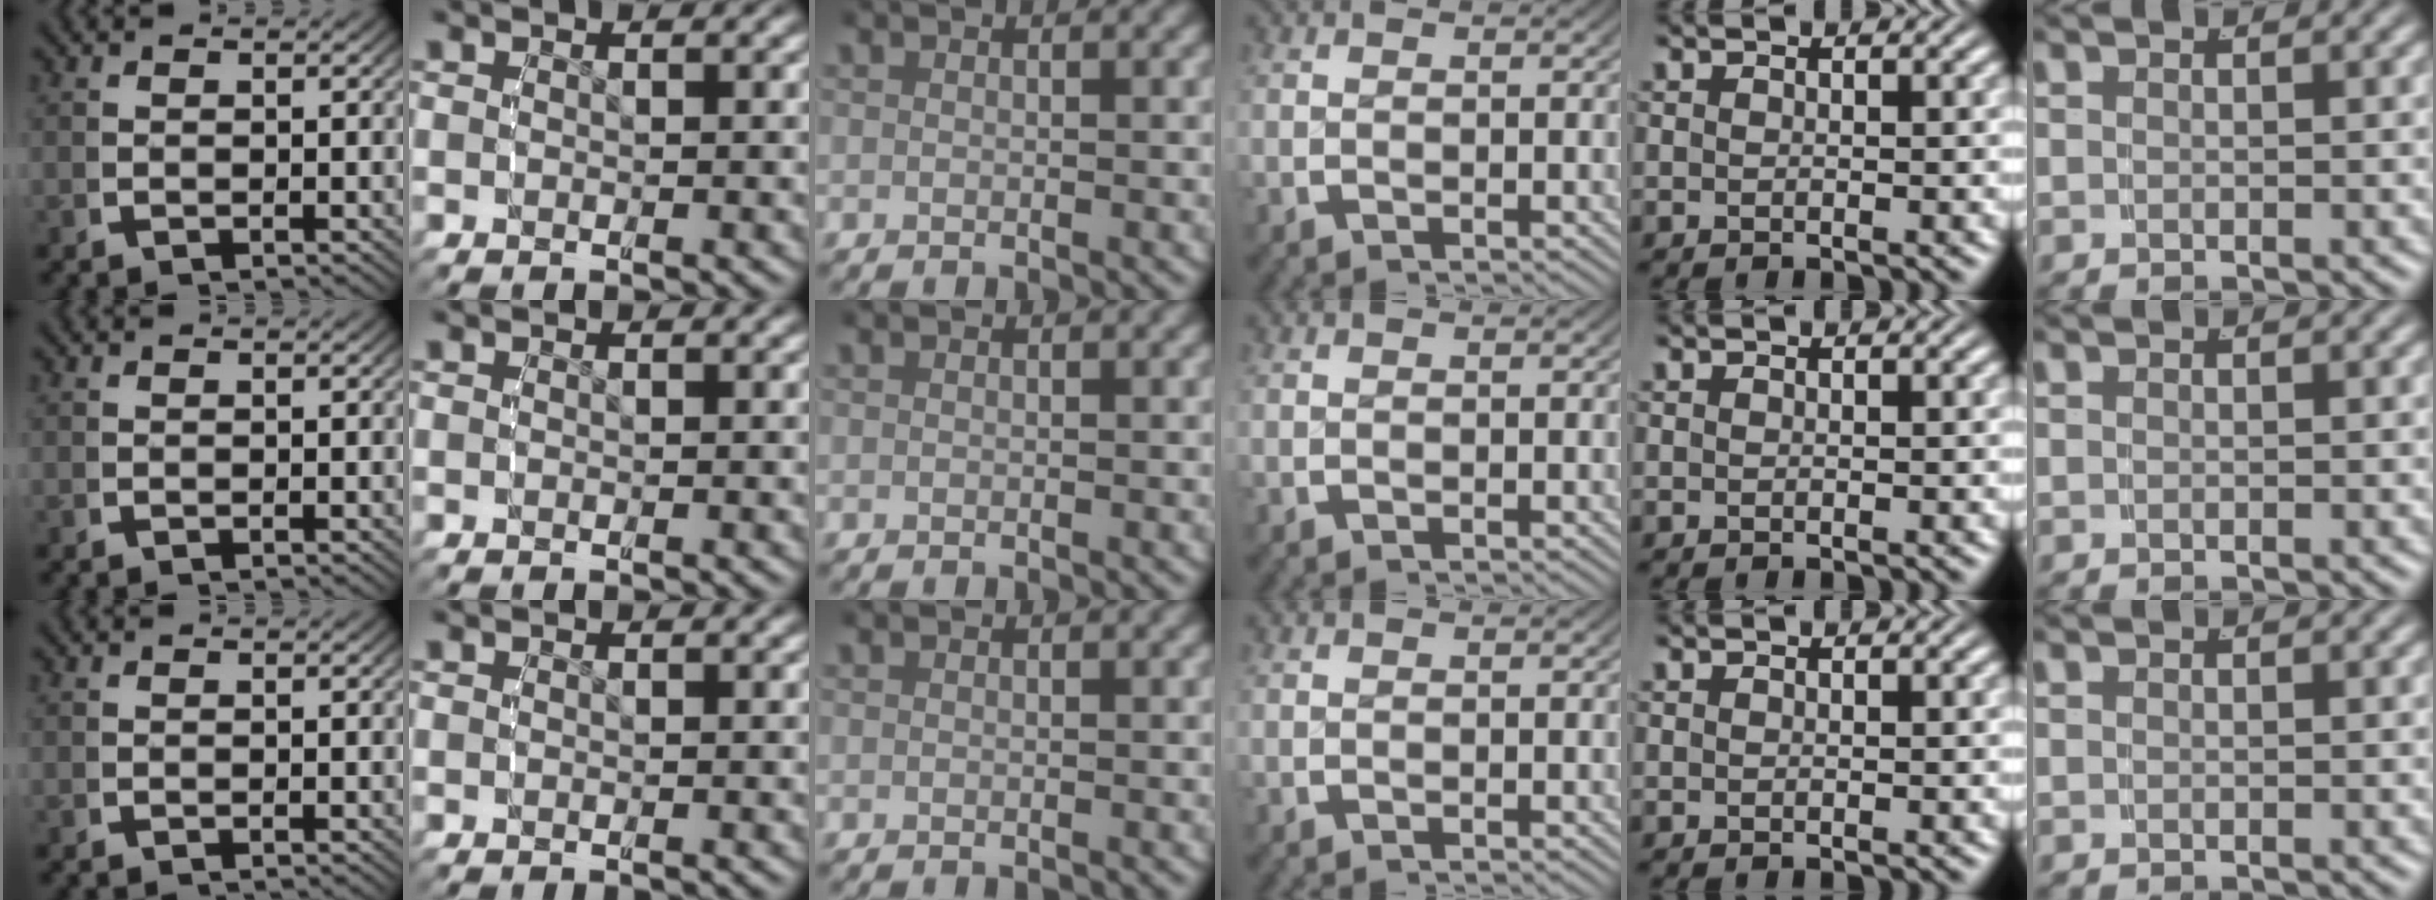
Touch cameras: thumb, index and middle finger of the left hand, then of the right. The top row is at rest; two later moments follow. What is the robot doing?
{"motion": "reach", "object": "shirt"}